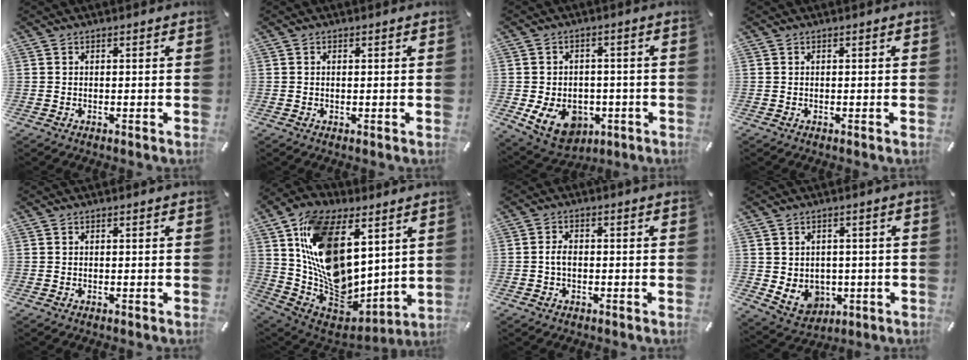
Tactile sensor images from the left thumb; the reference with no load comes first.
{"total": 0.6, "force": [0.1, 0.3, 0.5], "torque": [-0.011, 0.000, 0.001]}
{"total": 10.8, "force": [-3.6, 8.2, 6.0], "torque": [-0.108, 0.015, -0.062]}
{"total": 0.0}
{"total": 0.0}
{"total": 20.3, "force": [6.2, 13.8, 13.5], "torque": [-0.265, -0.048, 0.111]}
{"total": 3.1, "force": [-0.5, 2.0, 2.3], "torque": [-0.050, 0.004, -0.012]}
{"total": 6.2, "force": [0.2, 5.9, 1.9], "torque": [-0.034, -0.011, 0.006]}